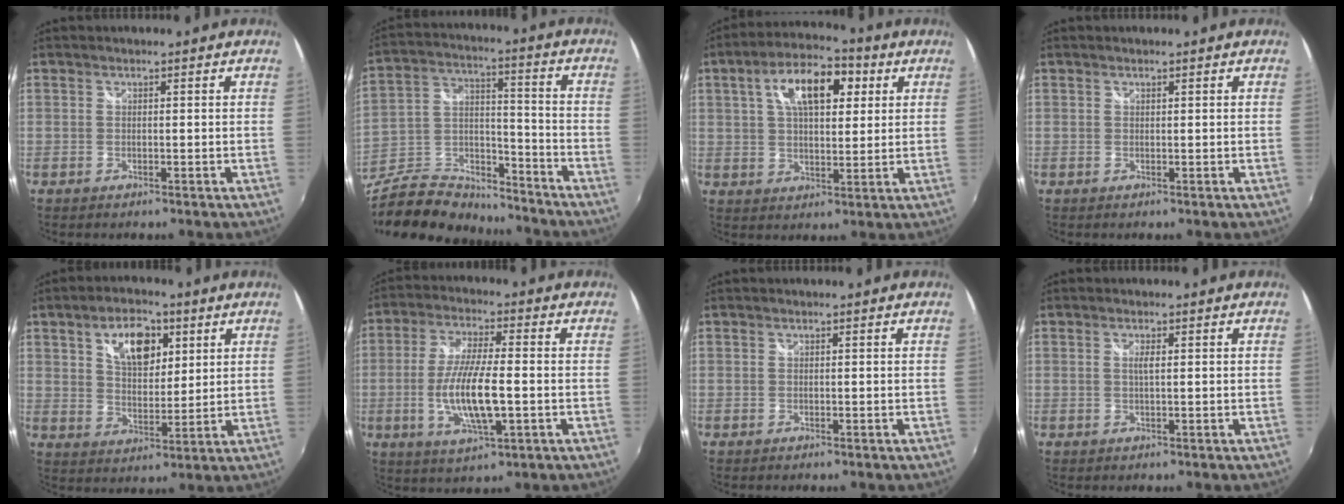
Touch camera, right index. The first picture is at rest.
{"total": 21.1, "force": [-16.8, 9.0, 8.9], "torque": [-0.207, 0.021, -0.276]}
{"total": 12.8, "force": [4.5, 6.2, 10.3], "torque": [-0.172, 0.033, 0.070]}
{"total": 0.0}
{"total": 10.2, "force": [4.6, 5.6, 7.2], "torque": [-0.116, 0.016, 0.078]}
{"total": 11.4, "force": [-2.2, 2.6, 10.9], "torque": [-0.217, -0.006, -0.040]}
{"total": 0.0}
{"total": 1.3, "force": [0.3, 0.1, 1.3], "torque": [-0.023, 0.001, 0.004]}